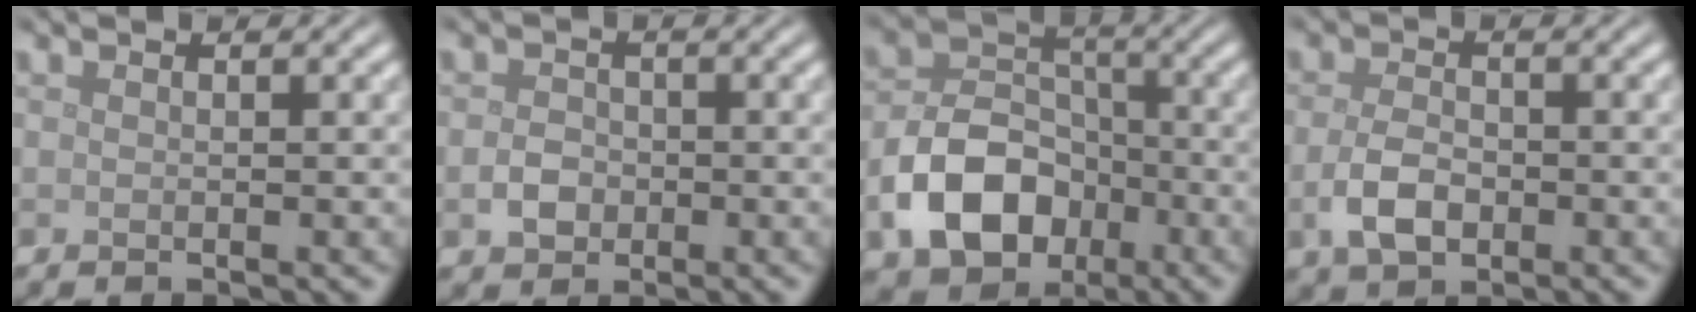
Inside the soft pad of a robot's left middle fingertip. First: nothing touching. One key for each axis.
{"total": 2.0, "fx": -0.6, "fy": 1.7, "fz": 1.0, "tx": -0.016, "ty": 0.000, "tz": -0.015}
{"total": 7.9, "fx": -3.2, "fy": 5.7, "fz": 4.5, "tx": -0.082, "ty": -0.004, "tz": -0.061}
{"total": 3.4, "fx": -0.9, "fy": 2.1, "fz": 2.4, "tx": -0.054, "ty": -0.004, "tz": -0.018}